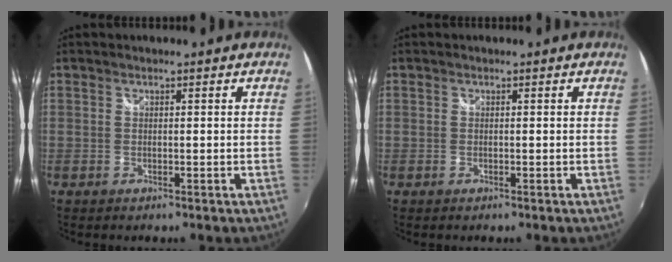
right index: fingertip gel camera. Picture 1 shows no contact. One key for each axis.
{"total": 0.0}